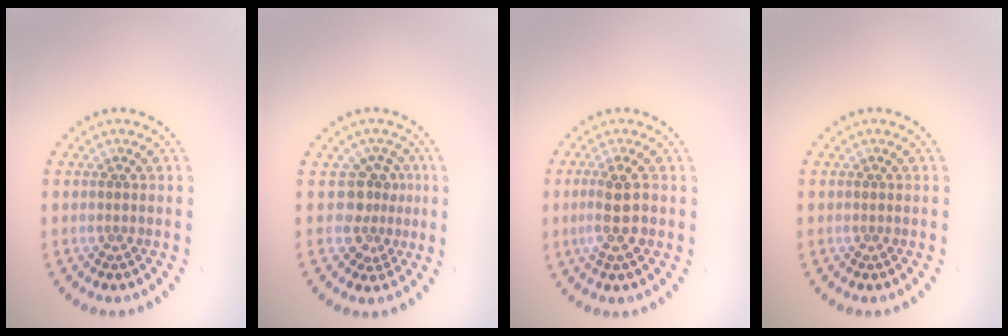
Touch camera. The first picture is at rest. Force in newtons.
{"total": 2.8, "press": 2.0, "slide": 1.9}
{"total": 3.2, "press": 2.9, "slide": 1.3}
{"total": 0.0}